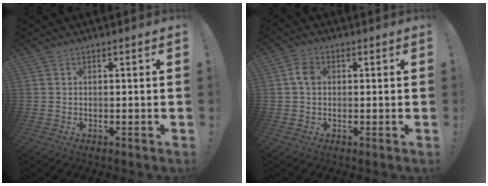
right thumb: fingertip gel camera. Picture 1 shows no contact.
{"total": 4.4, "force": [0.5, 3.1, 3.1], "torque": [-0.051, 0.009, 0.009]}